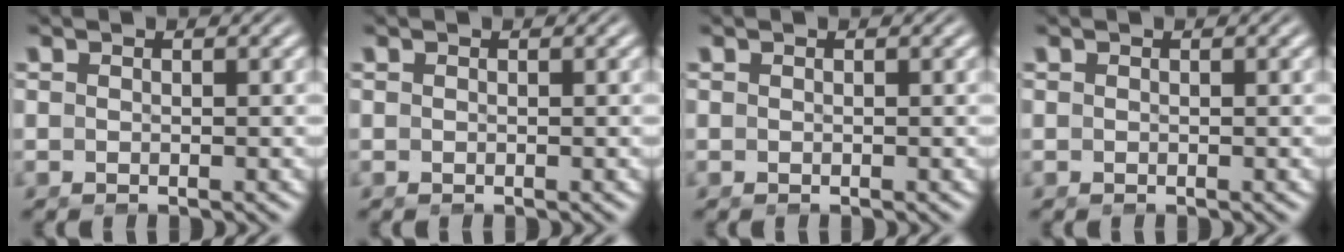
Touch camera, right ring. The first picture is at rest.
{"total": 0.0}
{"total": 0.0}
{"total": 0.0}